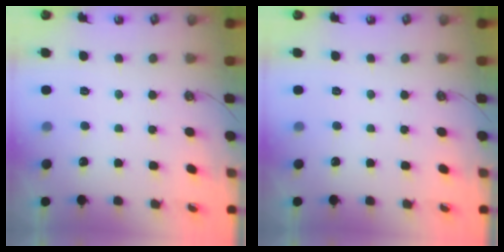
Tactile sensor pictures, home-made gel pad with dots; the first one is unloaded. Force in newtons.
{"total": 0.0}